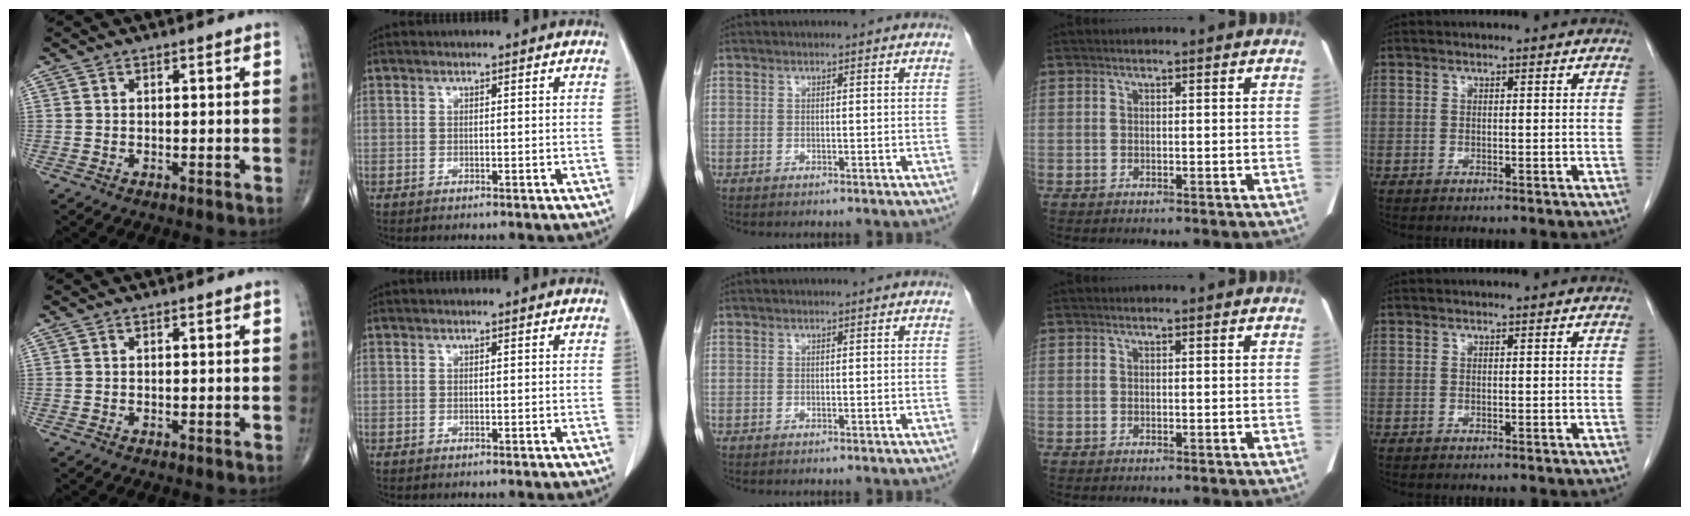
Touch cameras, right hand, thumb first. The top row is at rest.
{}